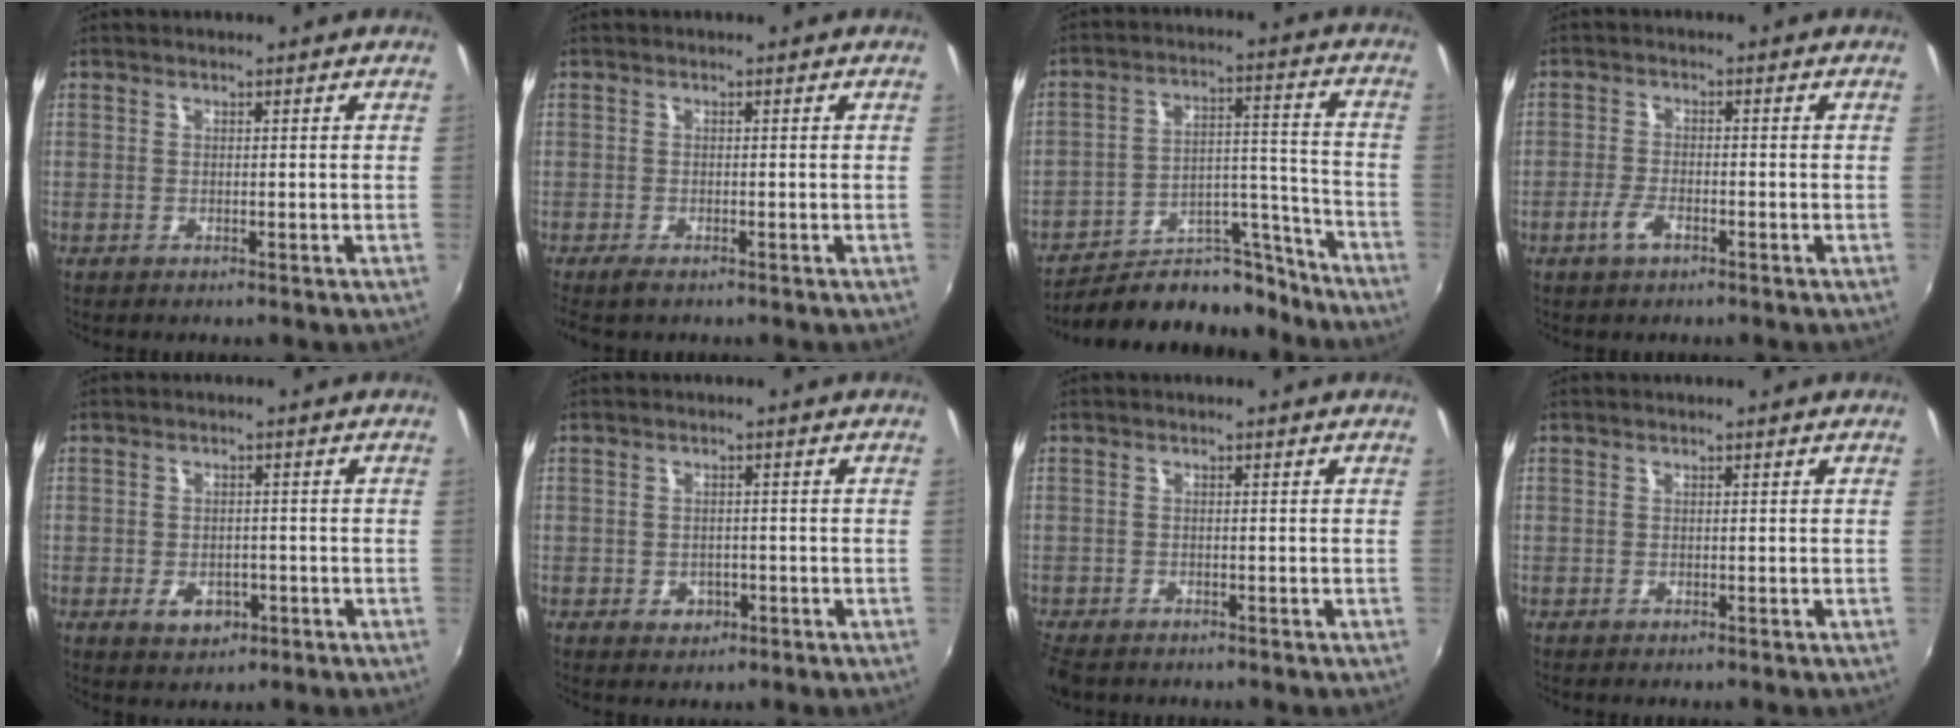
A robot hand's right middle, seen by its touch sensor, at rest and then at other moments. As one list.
[{"total": 2.3, "force": [-1.7, 0.7, 1.4], "torque": [-0.029, -0.010, -0.030]}, {"total": 17.6, "force": [-15.5, 6.4, 5.6], "torque": [-0.096, 0.032, -0.220]}, {"total": 3.3, "force": [-2.0, 1.4, 2.2], "torque": [-0.057, -0.005, -0.040]}, {"total": 4.5, "force": [-1.9, 3.2, 2.6], "torque": [-0.056, -0.010, -0.027]}, {"total": 3.2, "force": [-1.2, 2.7, 1.3], "torque": [-0.029, -0.005, -0.013]}, {"total": 4.4, "force": [-3.6, 1.8, 1.9], "torque": [-0.053, -0.021, -0.069]}, {"total": 0.0}]